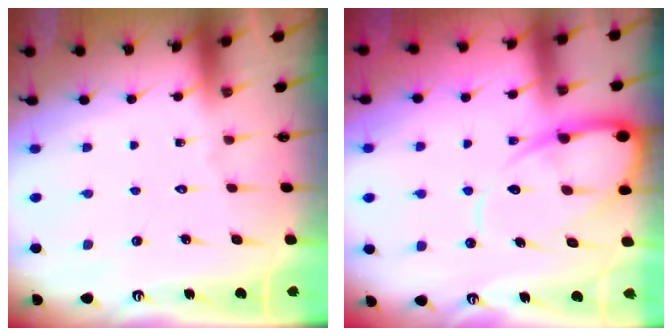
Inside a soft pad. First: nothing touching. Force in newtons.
{"total": 11.4, "press": 11.4, "slide": 1.0}